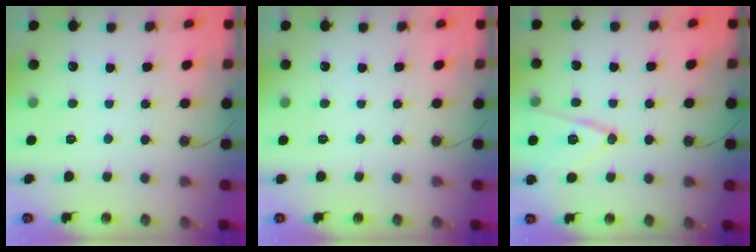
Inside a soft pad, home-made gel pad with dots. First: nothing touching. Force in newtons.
{"total": 0.0}
{"total": 12.2, "press": 11.7, "slide": 3.3}